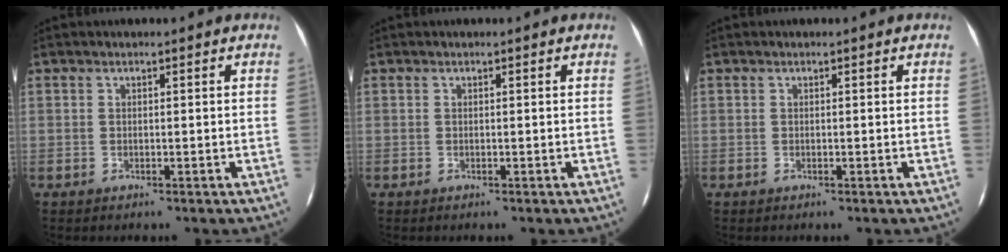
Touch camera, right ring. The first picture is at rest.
{"total": 0.0}
{"total": 0.0}